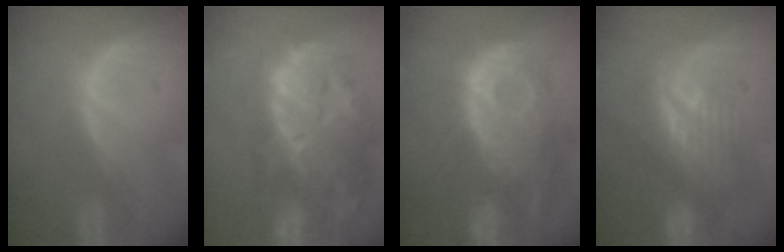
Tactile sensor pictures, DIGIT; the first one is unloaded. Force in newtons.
{"total": 14.4, "press": 11.8, "slide": 8.2}
{"total": 12.5, "press": 10.9, "slide": 6.0}
{"total": 8.2, "press": 8.1, "slide": 1.4}